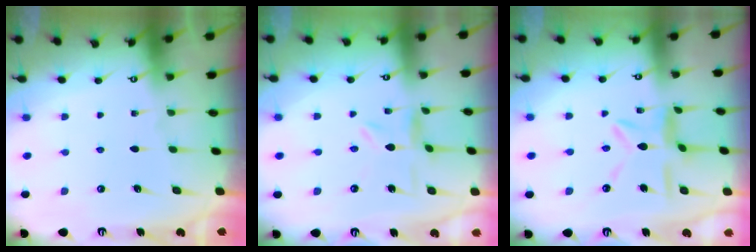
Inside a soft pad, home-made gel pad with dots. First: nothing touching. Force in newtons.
{"total": 2.6, "press": 2.5, "slide": 0.4}
{"total": 7.6, "press": 7.6, "slide": 0.6}